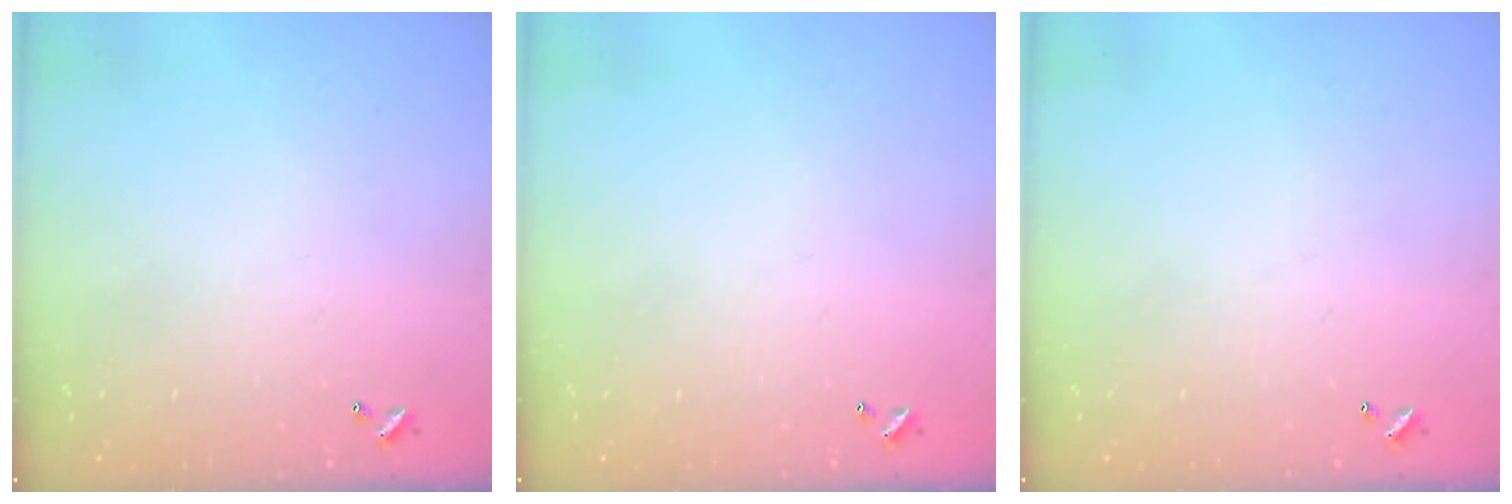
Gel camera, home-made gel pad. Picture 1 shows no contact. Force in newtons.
{"total": 0.0}
{"total": 0.0}